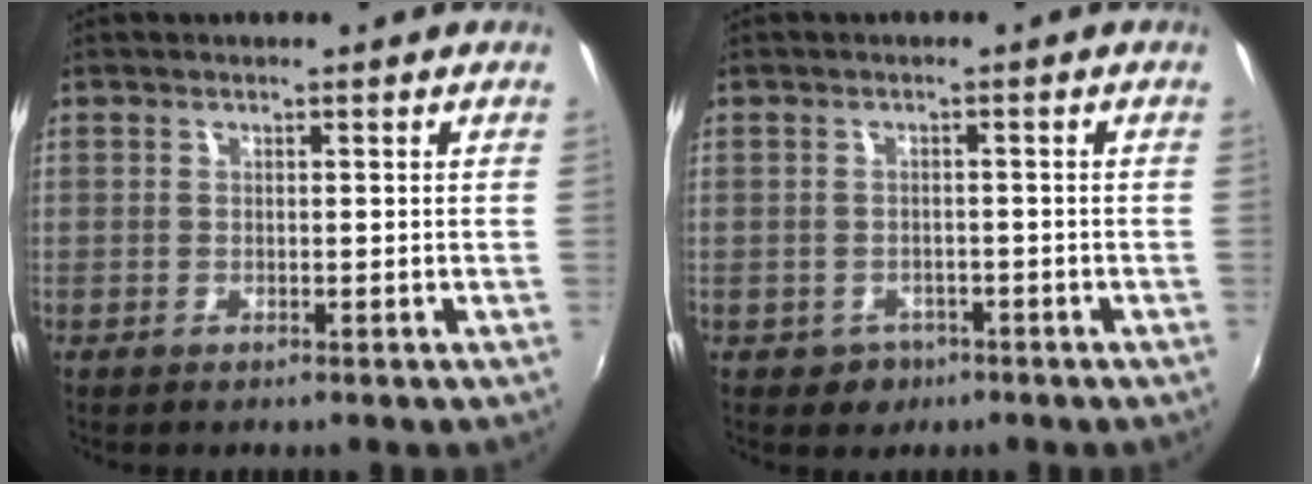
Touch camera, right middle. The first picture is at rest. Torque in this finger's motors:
{"motor_torque": [0.26, -0.37, -0.02, -0.01]}